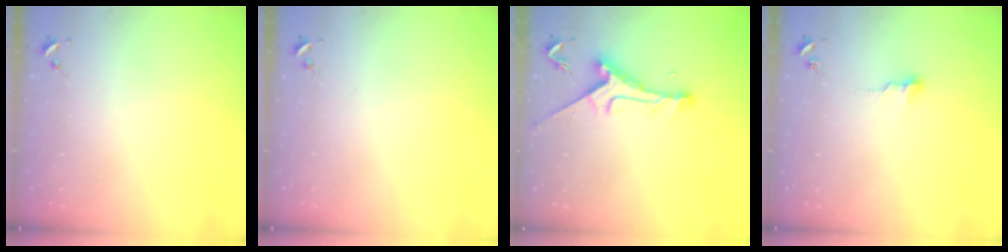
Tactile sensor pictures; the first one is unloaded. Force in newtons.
{"total": 0.0}
{"total": 9.5, "press": 9.5, "slide": 0.6}
{"total": 5.9, "press": 5.9, "slide": 0.4}